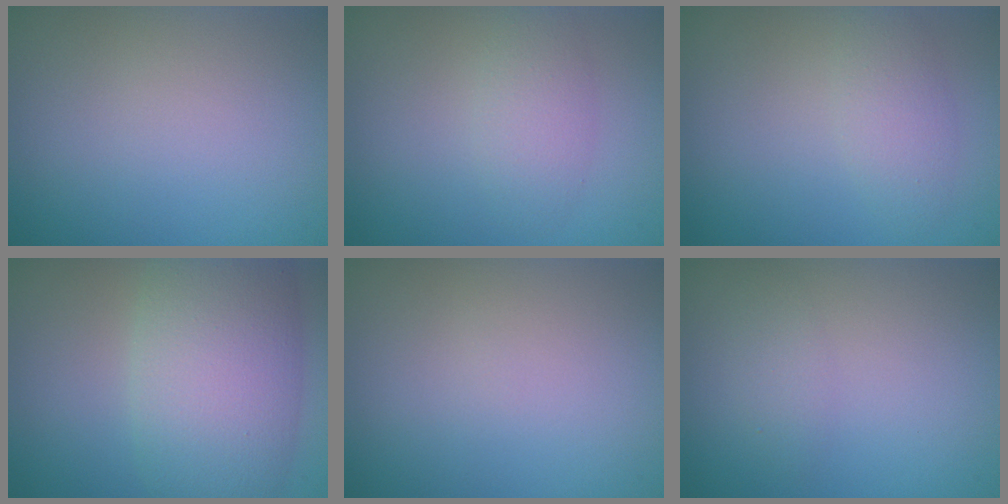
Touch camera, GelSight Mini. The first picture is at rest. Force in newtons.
{"total": 2.1, "press": 2.1, "slide": 0.1}
{"total": 2.1, "press": 2.1, "slide": 0.1}
{"total": 8.8, "press": 8.8, "slide": 0.3}
{"total": 0.0}
{"total": 1.3, "press": 1.3, "slide": 0.0}